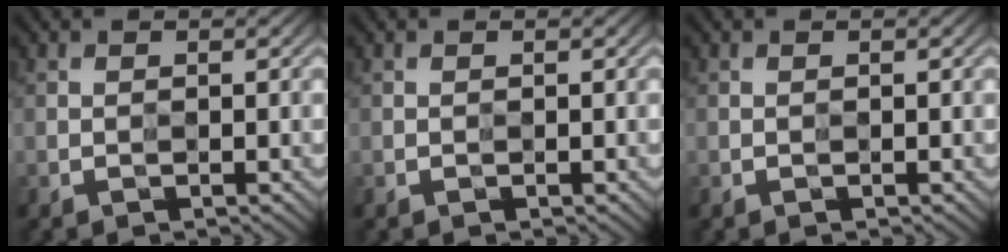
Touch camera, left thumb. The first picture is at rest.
{"total": 0.0}
{"total": 0.0}